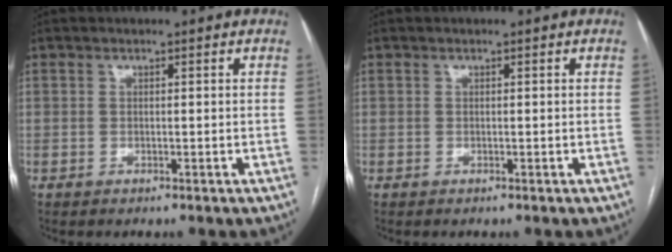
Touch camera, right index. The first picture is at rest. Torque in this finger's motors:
{"motor_torque": [0.03, 0.03, 0.00, 0.00]}